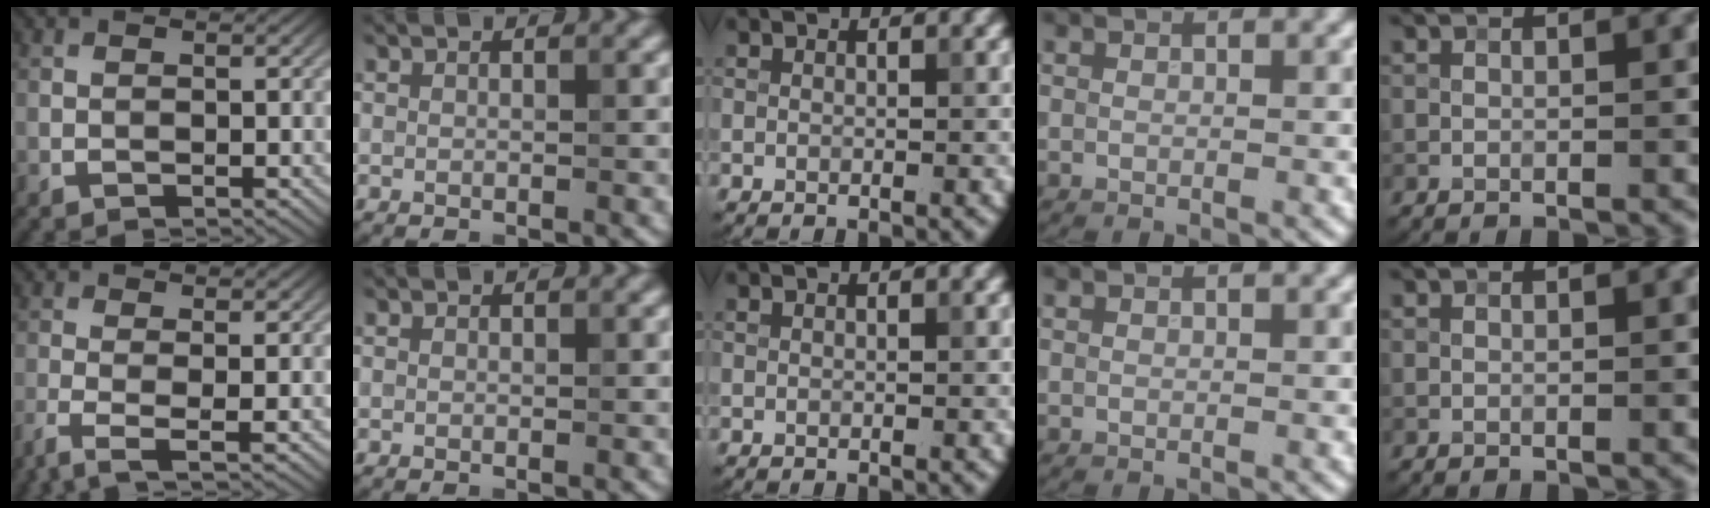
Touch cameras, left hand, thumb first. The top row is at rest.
{"thumb": {"total": 3.4, "force": [-1.8, 0.8, 2.8], "torque": [-0.060, -0.003, -0.048]}}